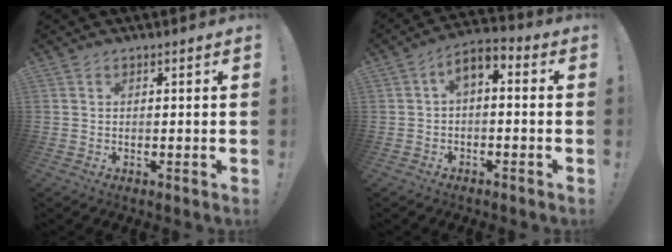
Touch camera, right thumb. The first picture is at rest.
{"total": 4.3, "force": [-0.6, 2.1, 3.7], "torque": [-0.064, 0.004, -0.007]}